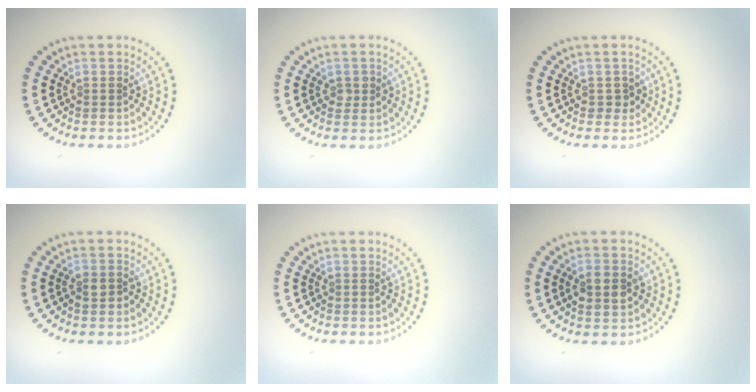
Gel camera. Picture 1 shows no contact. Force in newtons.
{"total": 0.9, "press": 0.9, "slide": 0.2}
{"total": 1.1, "press": 1.0, "slide": 0.6}
{"total": 1.5, "press": 1.4, "slide": 0.5}
{"total": 0.0}
{"total": 2.8, "press": 2.8, "slide": 0.1}